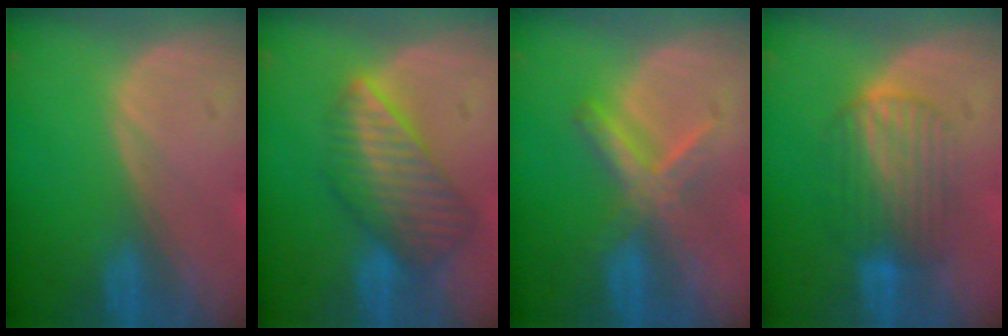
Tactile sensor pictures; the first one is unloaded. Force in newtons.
{"total": 8.5, "press": 7.5, "slide": 3.9}
{"total": 5.5, "press": 5.5, "slide": 0.7}
{"total": 6.6, "press": 6.5, "slide": 1.3}